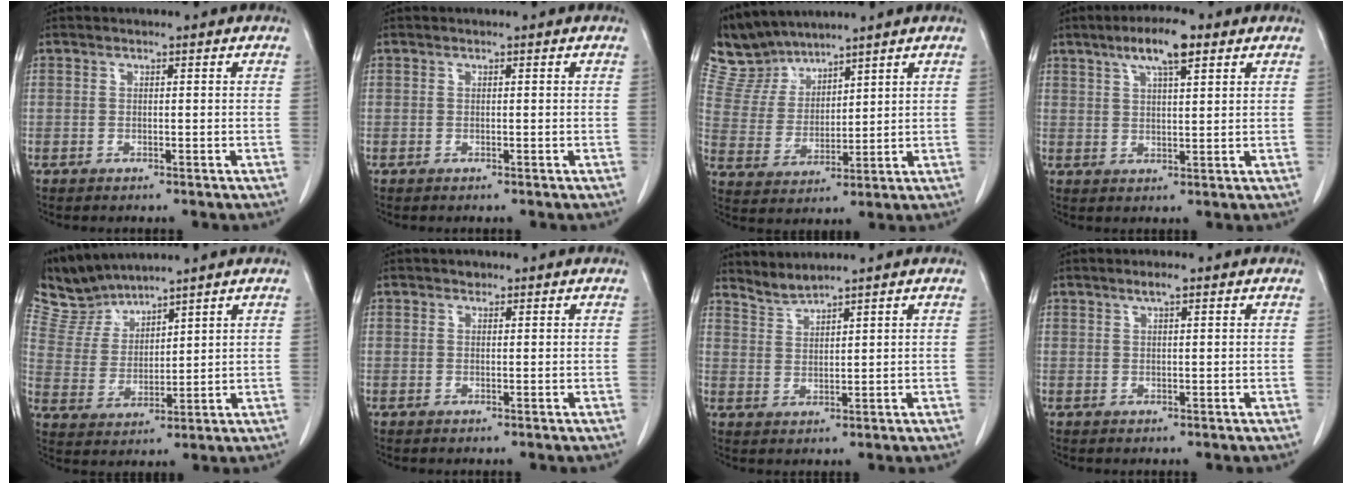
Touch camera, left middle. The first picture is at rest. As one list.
[{"total": 0.0}, {"total": 7.4, "force": [7.2, 1.9, 0.6], "torque": [-0.030, 0.014, 0.160]}, {"total": 7.0, "force": [4.2, 1.4, 5.4], "torque": [-0.102, 0.012, 0.070]}, {"total": 6.6, "force": [6.6, 0.8, 0.1], "torque": [-0.018, 0.005, 0.149]}, {"total": 0.7, "force": [0.5, 0.5, 0.1], "torque": [-0.003, 0.000, 0.005]}, {"total": 2.8, "force": [2.7, -0.6, -0.3], "torque": [0.001, -0.004, 0.062]}, {"total": 1.6, "force": [1.1, 0.2, 1.2], "torque": [-0.027, 0.003, 0.019]}]